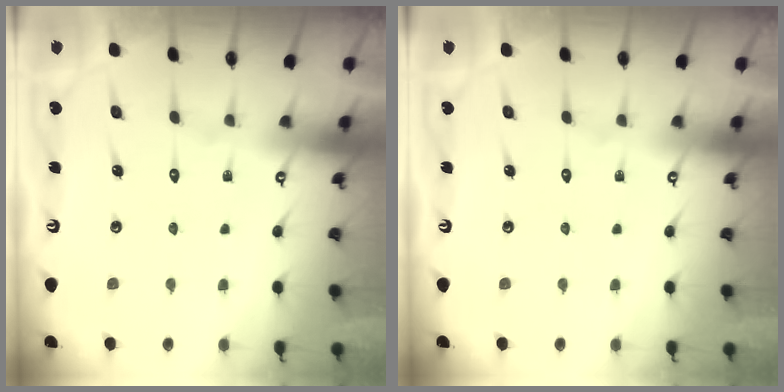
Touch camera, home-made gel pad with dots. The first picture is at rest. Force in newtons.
{"total": 0.0}